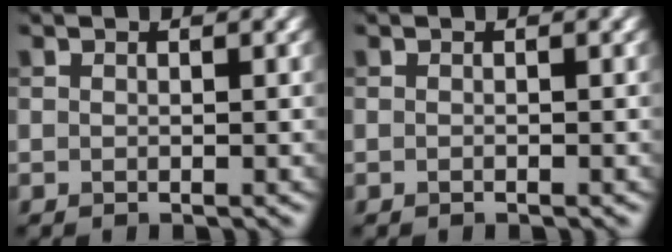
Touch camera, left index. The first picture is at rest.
{"total": 0.0}